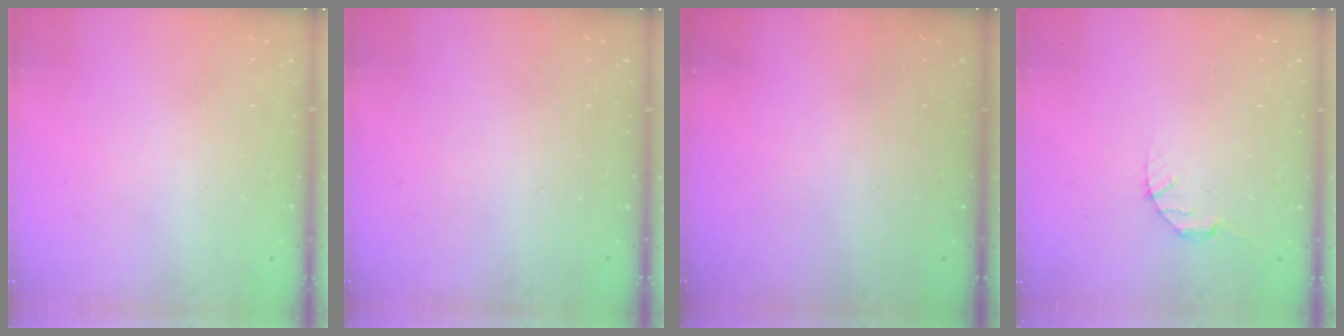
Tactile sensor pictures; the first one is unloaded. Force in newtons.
{"total": 0.0}
{"total": 0.0}
{"total": 2.8, "press": 2.8, "slide": 0.4}